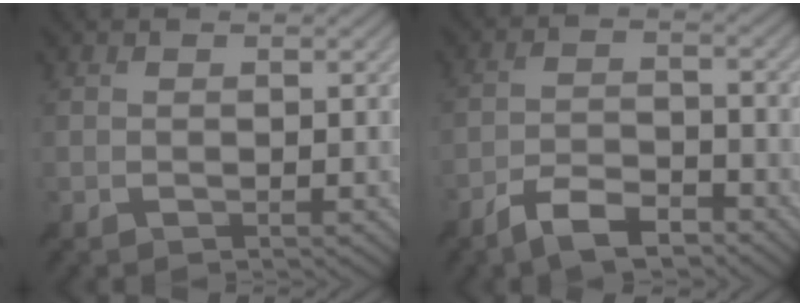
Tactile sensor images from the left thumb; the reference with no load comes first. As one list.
[{"total": 6.3, "force": [-4.9, 1.8, 3.5], "torque": [-0.071, -0.002, -0.094]}]